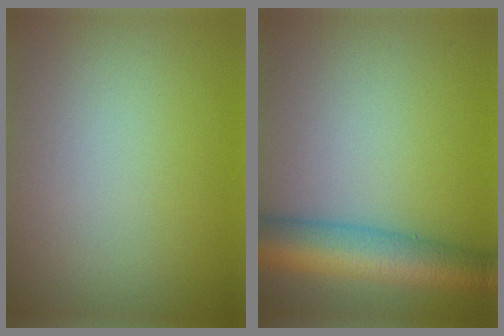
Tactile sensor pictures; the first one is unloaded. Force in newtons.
{"total": 7.4, "press": 7.4, "slide": 0.4}